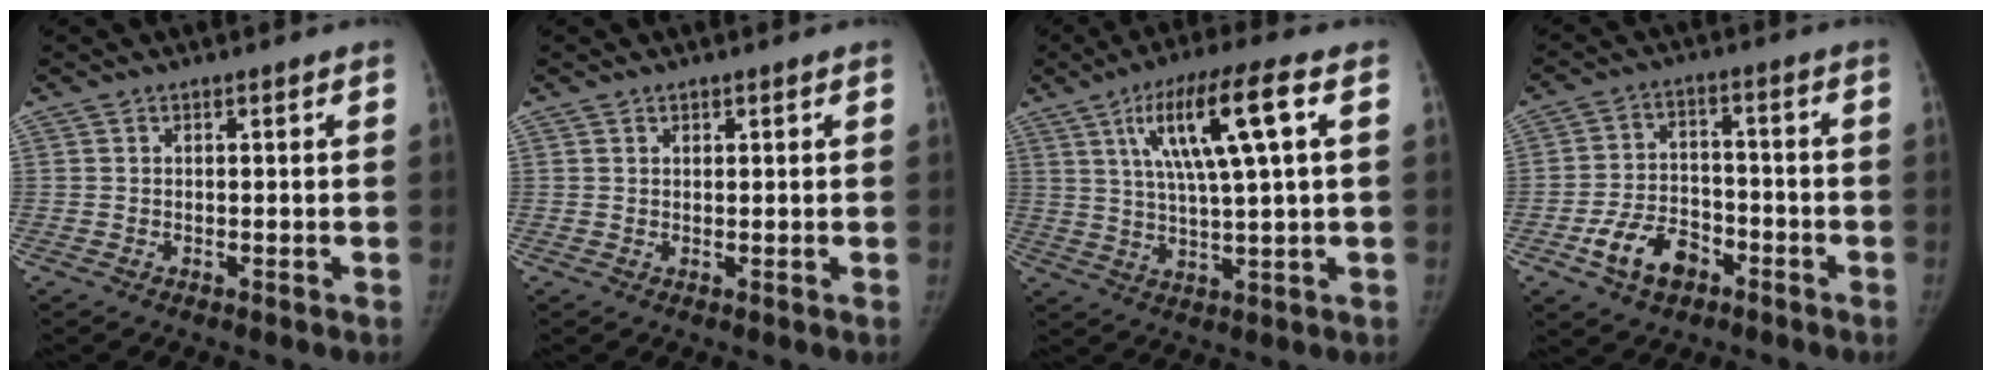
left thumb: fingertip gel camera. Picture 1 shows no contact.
{"total": 0.7, "force": [0.4, 0.5, 0.2], "torque": [0.004, -0.003, 0.006]}
{"total": 14.4, "force": [4.7, 2.3, 13.5], "torque": [-0.253, 0.004, 0.078]}
{"total": 9.6, "force": [-5.0, 6.3, 5.2], "torque": [-0.074, 0.031, -0.084]}